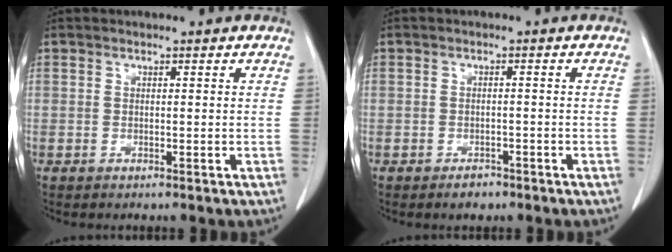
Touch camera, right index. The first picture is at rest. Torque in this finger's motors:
{"motor_torque": [-0.05, -0.02, -0.13, -0.08]}